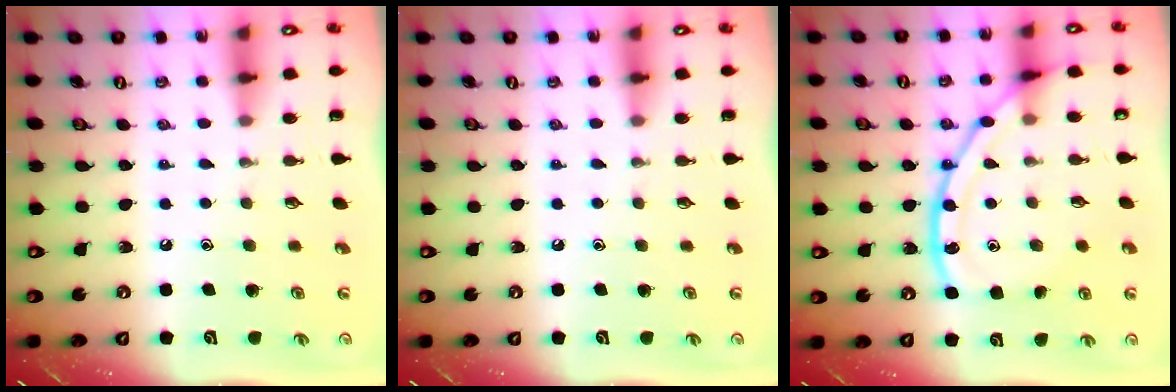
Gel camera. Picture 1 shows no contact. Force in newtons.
{"total": 0.0}
{"total": 14.9, "press": 14.9, "slide": 0.8}